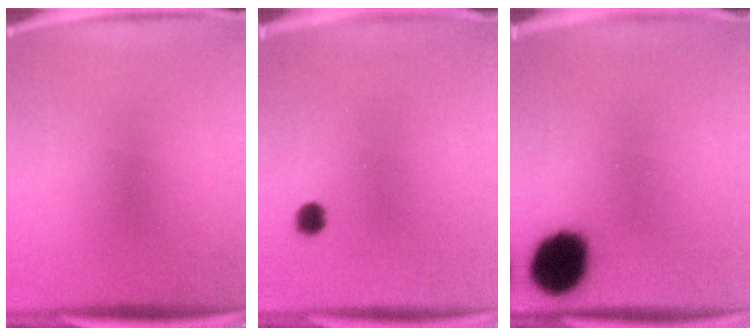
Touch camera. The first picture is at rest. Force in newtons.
{"total": 1.8}
{"total": 15.2}